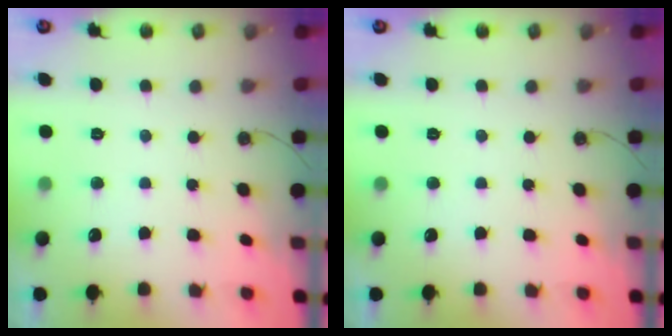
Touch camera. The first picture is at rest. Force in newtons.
{"total": 0.0}